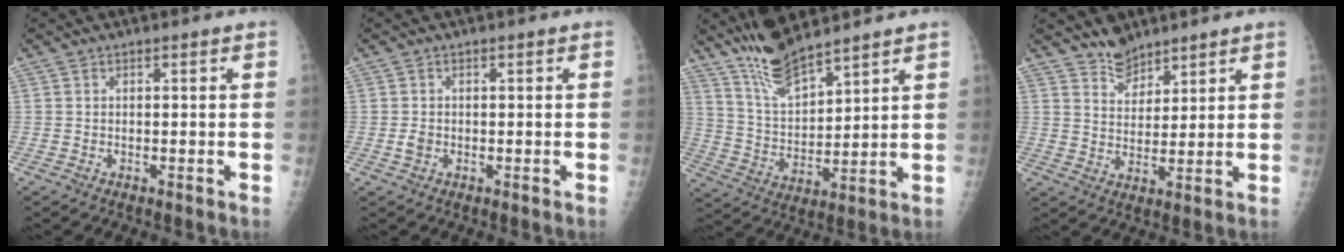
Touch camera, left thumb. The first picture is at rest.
{"total": 1.5, "force": [-0.4, 1.2, 0.9], "torque": [-0.014, 0.001, -0.006]}
{"total": 10.8, "force": [9.2, 2.2, 5.1], "torque": [-0.085, -0.053, 0.188]}
{"total": 5.2, "force": [4.5, 2.4, 0.8], "torque": [0.013, -0.040, 0.084]}